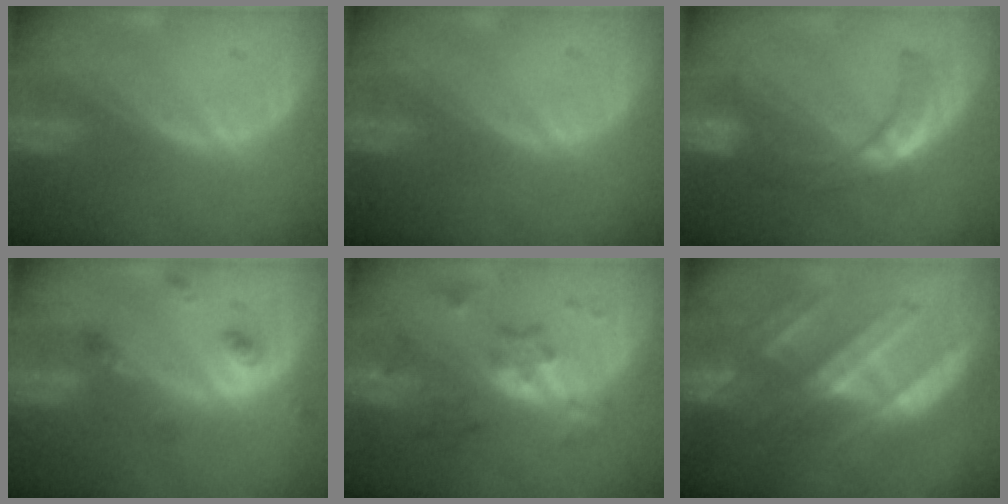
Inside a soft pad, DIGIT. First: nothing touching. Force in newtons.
{"total": 0.0}
{"total": 7.6, "press": 6.4, "slide": 4.0}
{"total": 4.5, "press": 4.2, "slide": 1.8}
{"total": 7.0, "press": 6.5, "slide": 2.6}
{"total": 8.2, "press": 7.8, "slide": 2.5}